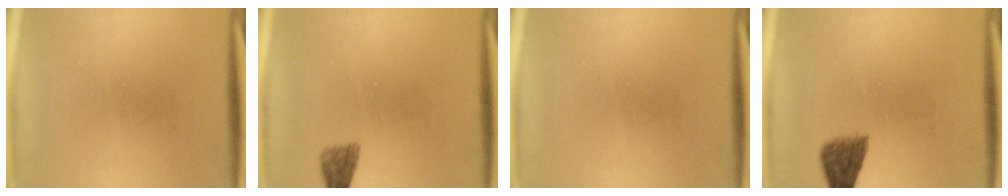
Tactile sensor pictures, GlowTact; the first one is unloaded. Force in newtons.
{"total": 1.9}
{"total": 0.0}
{"total": 3.7}